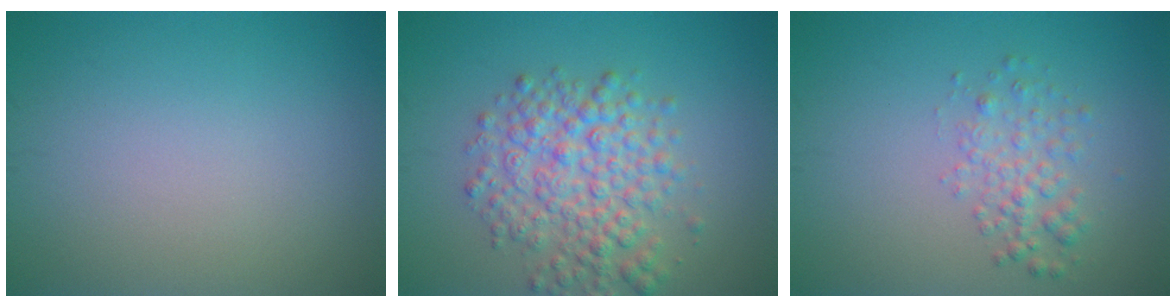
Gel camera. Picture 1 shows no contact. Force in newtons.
{"total": 5.7, "press": 5.7, "slide": 0.1}
{"total": 2.4, "press": 2.4, "slide": 0.1}